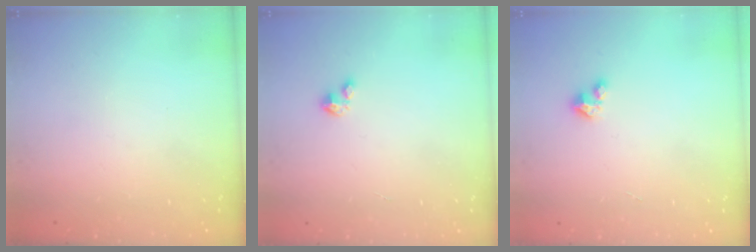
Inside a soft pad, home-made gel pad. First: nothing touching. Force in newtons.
{"total": 1.2, "press": 1.2, "slide": 0.2}
{"total": 1.5, "press": 1.5, "slide": 0.2}